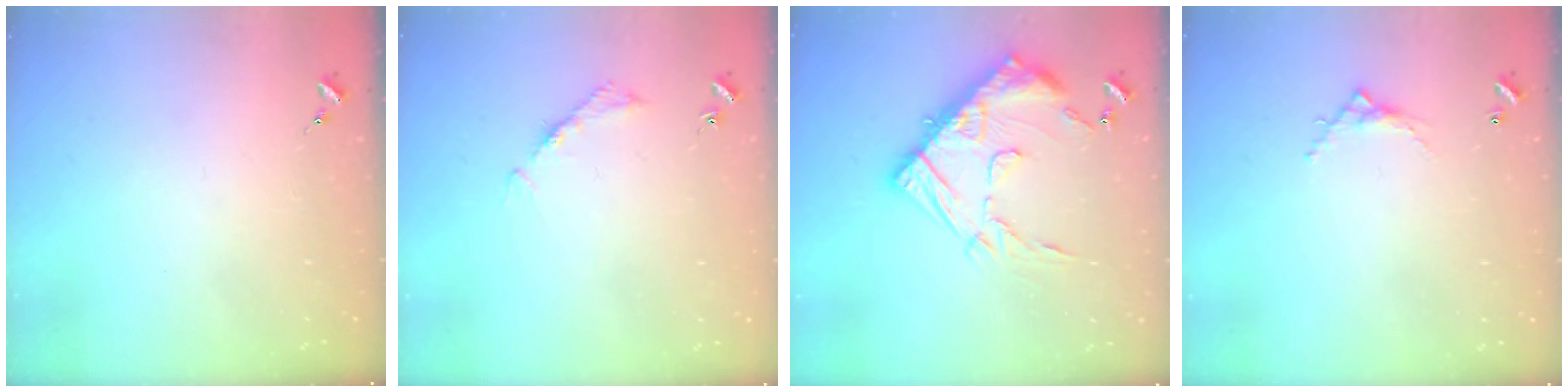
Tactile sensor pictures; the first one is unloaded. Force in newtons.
{"total": 4.1, "press": 4.1, "slide": 0.3}
{"total": 20.3, "press": 20.3, "slide": 1.1}
{"total": 5.2, "press": 5.2, "slide": 0.2}